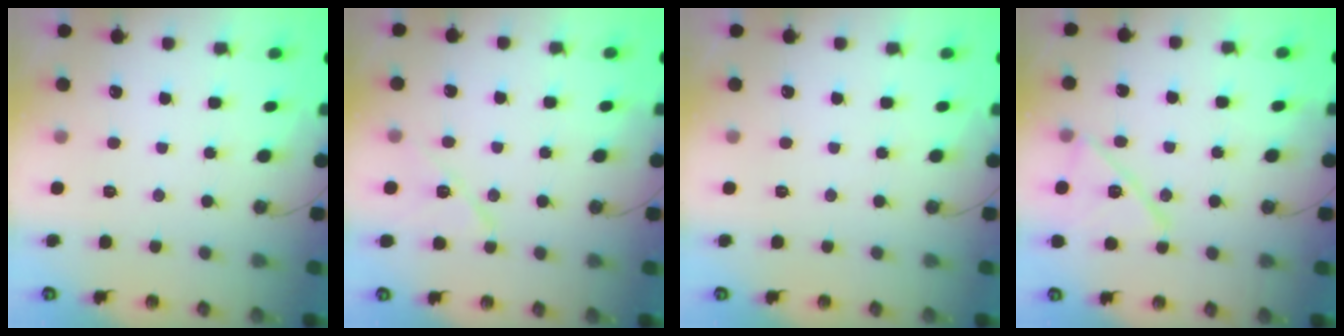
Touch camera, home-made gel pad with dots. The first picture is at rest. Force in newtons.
{"total": 9.8, "press": 9.7, "slide": 1.1}
{"total": 0.0}
{"total": 13.6, "press": 13.6, "slide": 0.2}